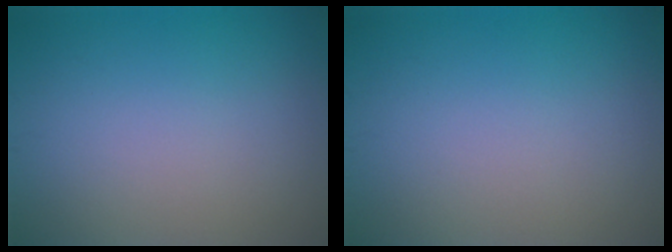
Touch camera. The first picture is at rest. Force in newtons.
{"total": 0.0}